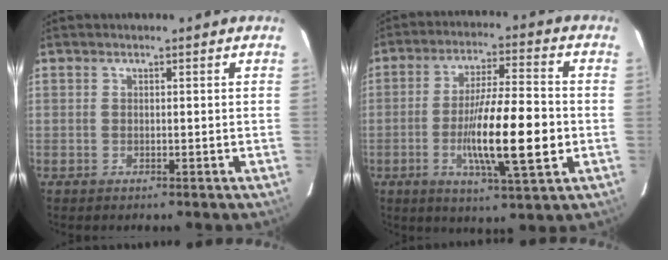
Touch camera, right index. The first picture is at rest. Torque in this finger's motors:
{"motor_torque": [1.38, -0.76, 0.95, 0.21]}